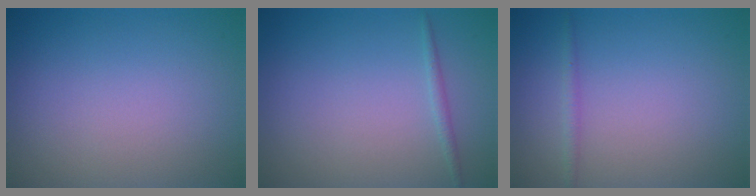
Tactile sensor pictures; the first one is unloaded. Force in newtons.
{"total": 0.8, "press": 0.8, "slide": 0.1}
{"total": 0.9, "press": 0.9, "slide": 0.1}